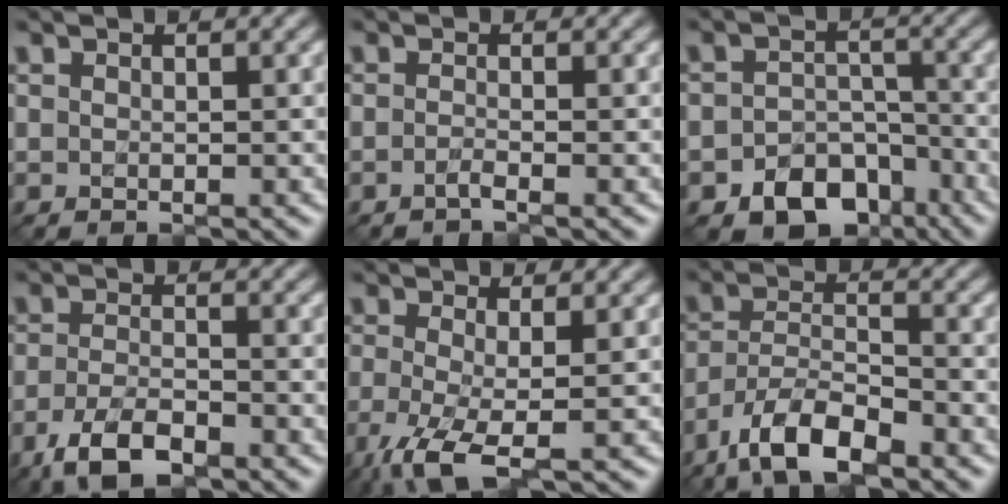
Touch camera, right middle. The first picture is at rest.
{"total": 0.6, "force": [-0.4, 0.0, 0.4], "torque": [-0.009, 0.004, -0.017]}
{"total": 6.3, "force": [-4.2, 4.2, 2.1], "torque": [-0.021, 0.003, -0.063]}
{"total": 4.4, "force": [-3.1, 1.5, 2.6], "torque": [-0.065, 0.002, -0.063]}
{"total": 4.6, "force": [-2.2, 1.1, 3.9], "torque": [-0.101, -0.009, -0.047]}
{"total": 7.0, "force": [-5.2, 2.3, 4.2], "torque": [-0.079, 0.009, -0.102]}